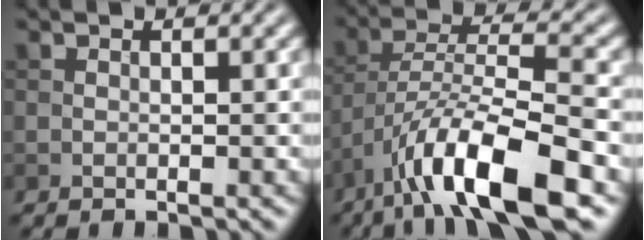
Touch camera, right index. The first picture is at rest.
{"total": 11.0, "force": [-6.7, 2.8, 8.3], "torque": [-0.140, 0.010, -0.124]}